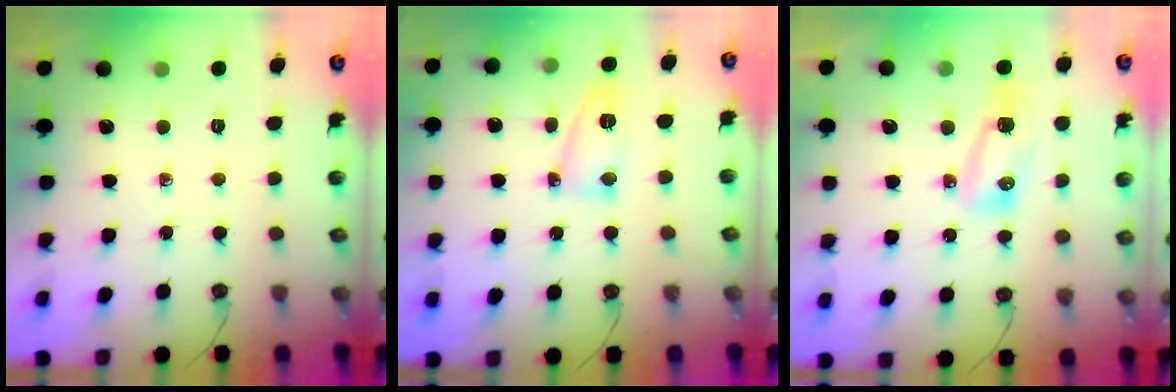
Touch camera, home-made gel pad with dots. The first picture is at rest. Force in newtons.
{"total": 10.9, "press": 7.0, "slide": 8.4}
{"total": 7.8, "press": 7.8, "slide": 1.0}